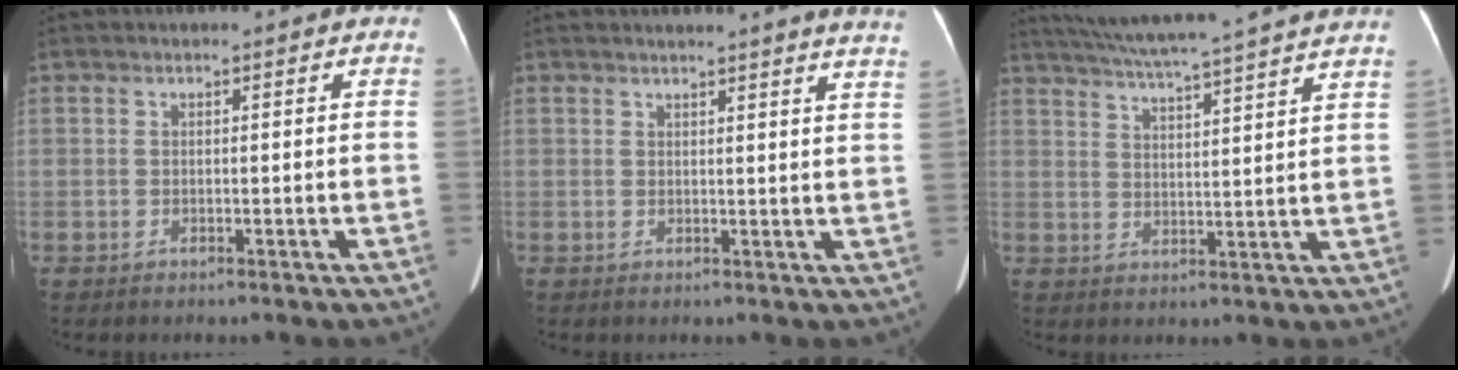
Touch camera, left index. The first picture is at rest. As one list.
[{"total": 8.2, "force": [7.7, -1.0, 2.8], "torque": [-0.028, -0.037, 0.063]}, {"total": 23.2, "force": [20.7, -0.7, 10.4], "torque": [-0.178, -0.006, 0.273]}]